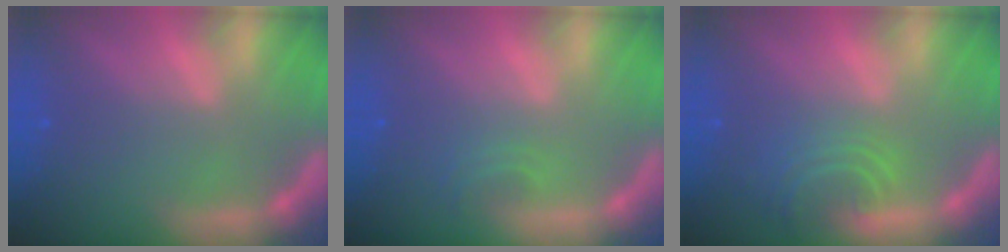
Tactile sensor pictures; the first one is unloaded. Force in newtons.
{"total": 1.4}
{"total": 4.5}